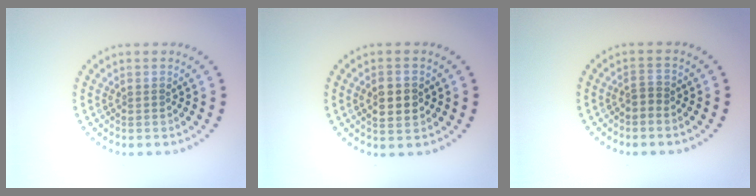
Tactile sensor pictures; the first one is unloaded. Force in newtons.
{"total": 2.6, "press": 2.6, "slide": 0.2}
{"total": 1.2, "press": 1.0, "slide": 0.8}